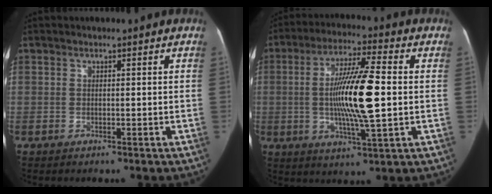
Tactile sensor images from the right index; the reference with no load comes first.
{"total": 13.7, "force": [-0.1, 1.3, 13.6], "torque": [-0.252, 0.000, -0.005]}